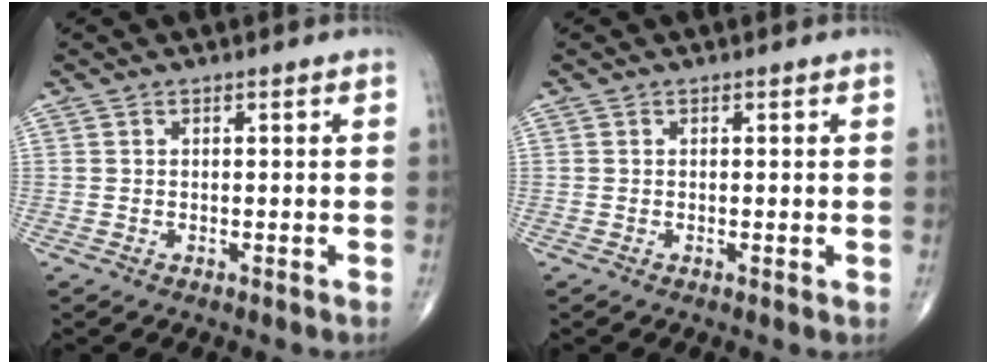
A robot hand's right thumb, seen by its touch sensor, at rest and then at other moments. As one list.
[{"total": 0.6, "force": [0.0, 0.2, 0.5], "torque": [-0.010, -0.003, -0.001]}]